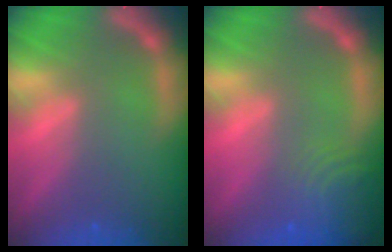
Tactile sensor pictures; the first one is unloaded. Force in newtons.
{"total": 6.6}